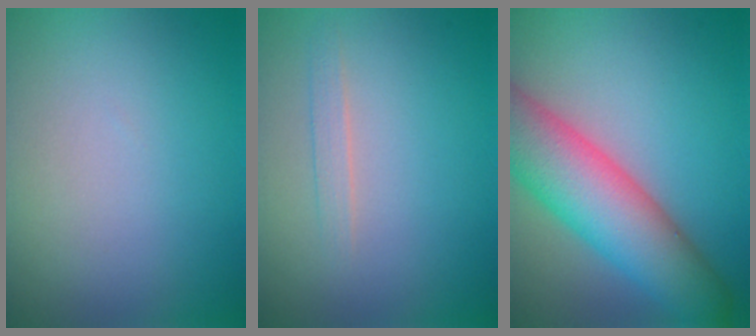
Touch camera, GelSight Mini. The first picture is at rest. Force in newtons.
{"total": 1.1, "press": 1.1, "slide": 0.1}
{"total": 9.7, "press": 9.7, "slide": 0.4}